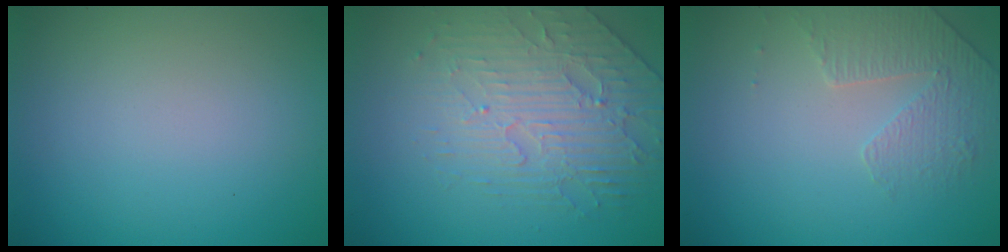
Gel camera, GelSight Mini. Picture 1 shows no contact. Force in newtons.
{"total": 4.1, "press": 3.7, "slide": 1.8}
{"total": 1.8, "press": 1.4, "slide": 1.0}